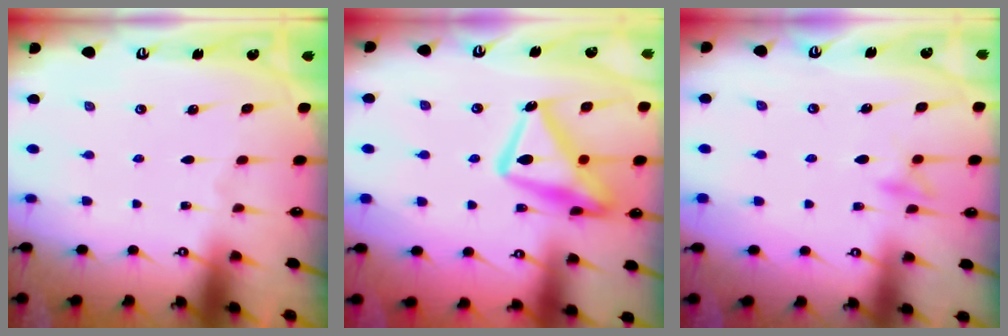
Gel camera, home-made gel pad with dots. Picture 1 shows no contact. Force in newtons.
{"total": 17.8, "press": 17.7, "slide": 1.5}
{"total": 9.3, "press": 9.3, "slide": 0.8}